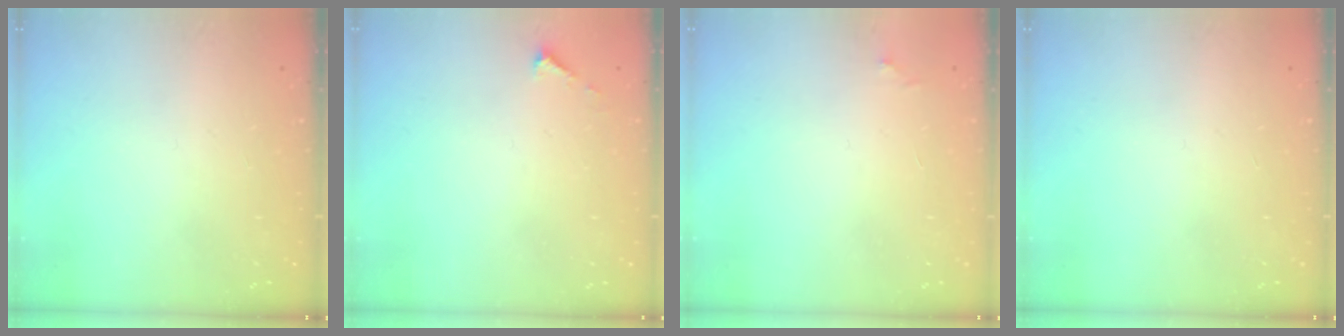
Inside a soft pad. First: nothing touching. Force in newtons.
{"total": 2.1, "press": 2.1, "slide": 0.2}
{"total": 3.3, "press": 3.2, "slide": 0.5}
{"total": 0.0}